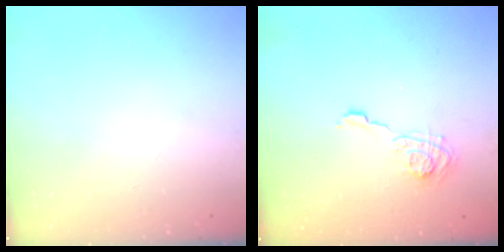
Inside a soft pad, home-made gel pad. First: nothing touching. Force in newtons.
{"total": 7.0, "press": 7.0, "slide": 0.3}